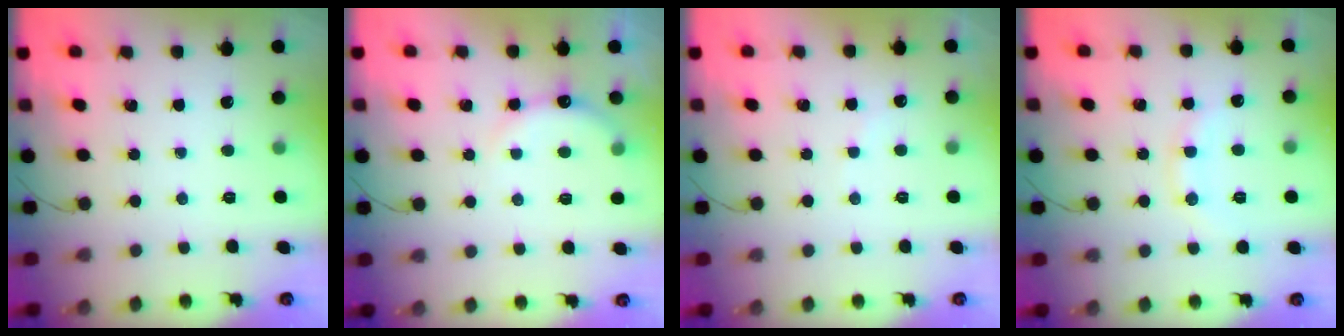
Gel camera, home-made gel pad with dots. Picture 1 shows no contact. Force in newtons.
{"total": 6.4, "press": 6.2, "slide": 1.4}
{"total": 4.6, "press": 4.5, "slide": 0.6}
{"total": 10.5, "press": 10.4, "slide": 1.0}